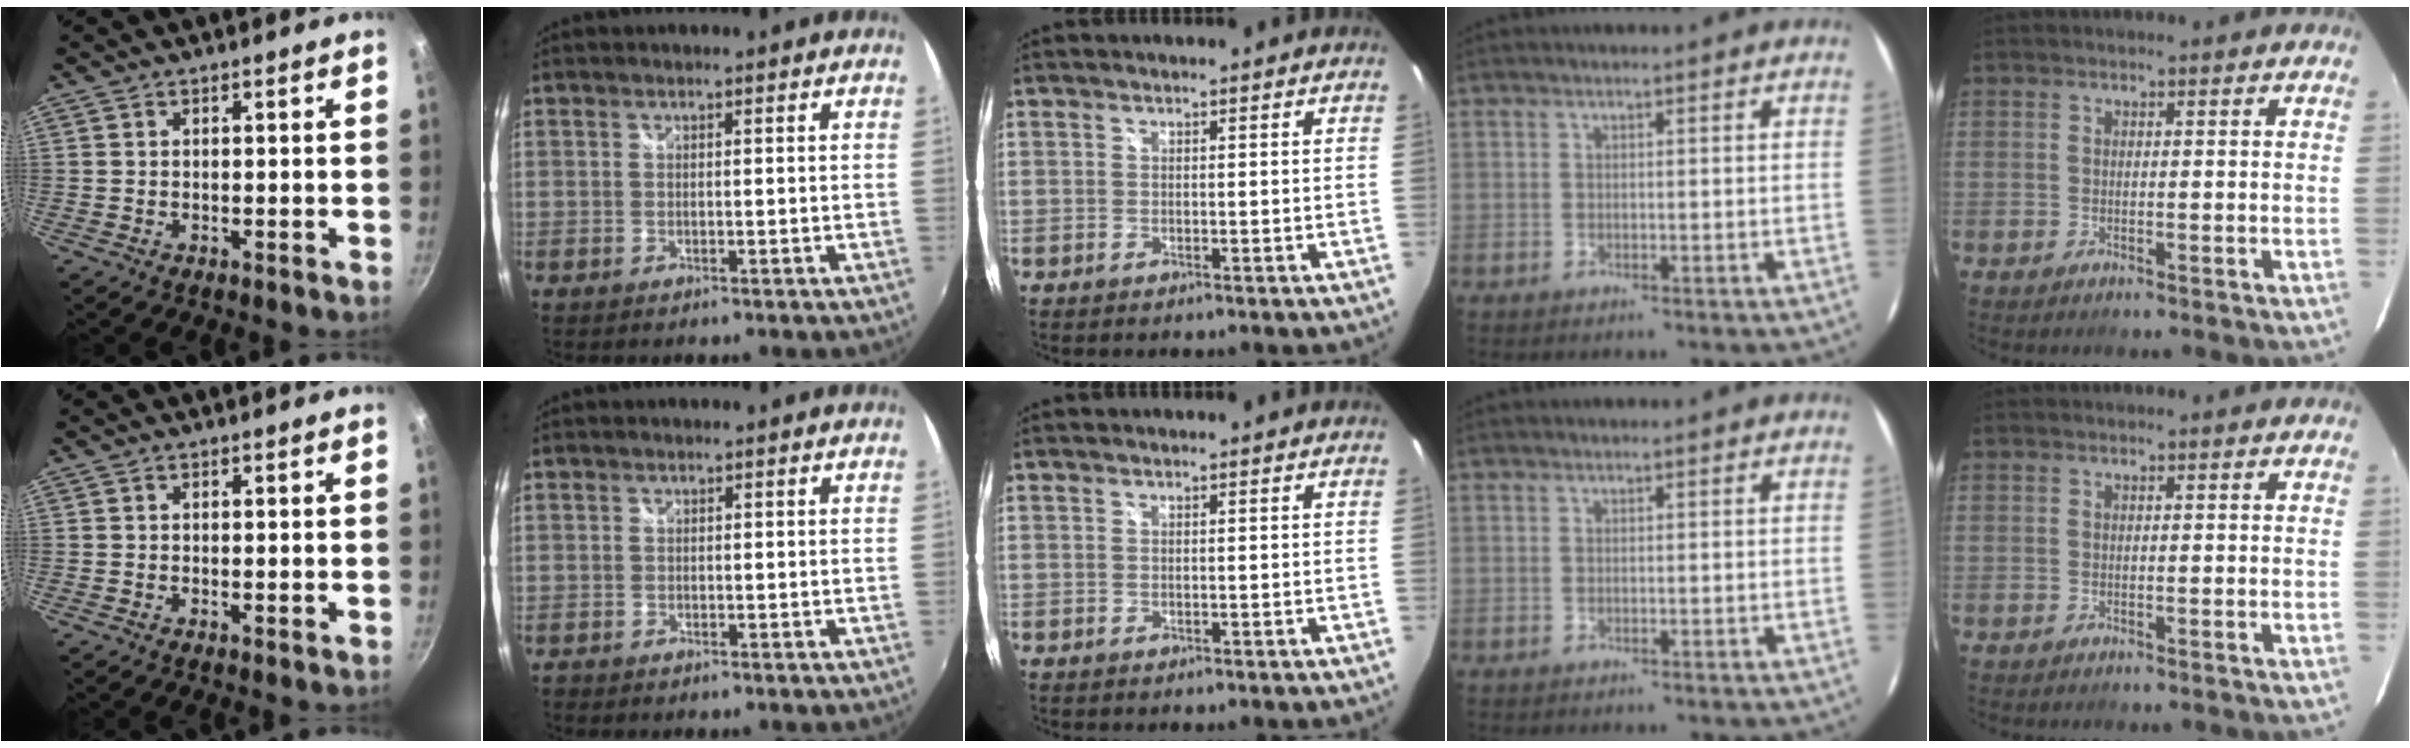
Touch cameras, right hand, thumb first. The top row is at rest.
{"index": {"total": 0.9, "force": [-0.4, 0.8, 0.0], "torque": [-0.004, 0.001, -0.007]}}